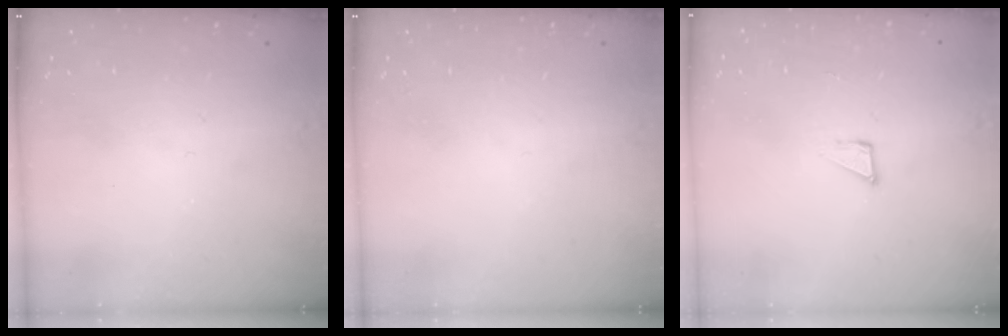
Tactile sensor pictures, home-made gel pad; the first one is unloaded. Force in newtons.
{"total": 0.0}
{"total": 2.3, "press": 2.3, "slide": 0.1}